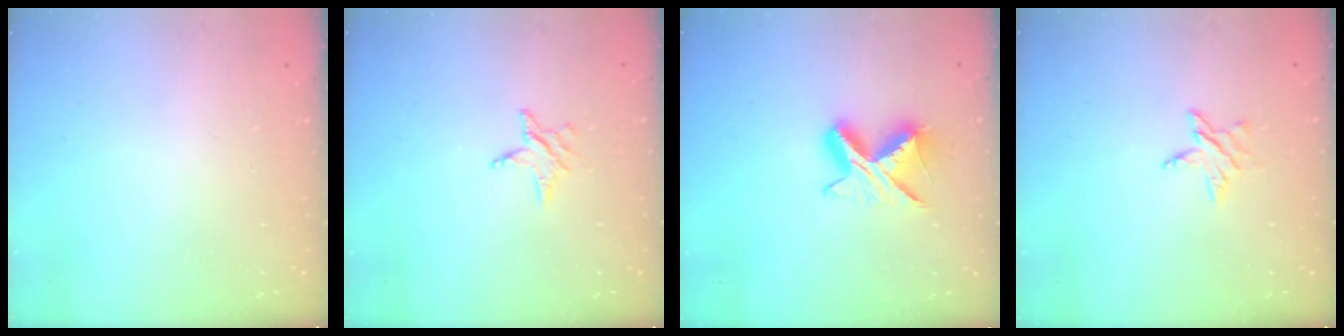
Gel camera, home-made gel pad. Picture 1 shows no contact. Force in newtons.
{"total": 4.0, "press": 3.9, "slide": 0.4}
{"total": 8.7, "press": 8.6, "slide": 0.6}
{"total": 5.0, "press": 4.9, "slide": 0.6}